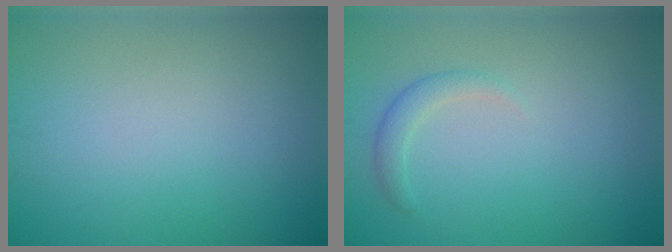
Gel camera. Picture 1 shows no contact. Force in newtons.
{"total": 1.5, "press": 1.5, "slide": 0.1}